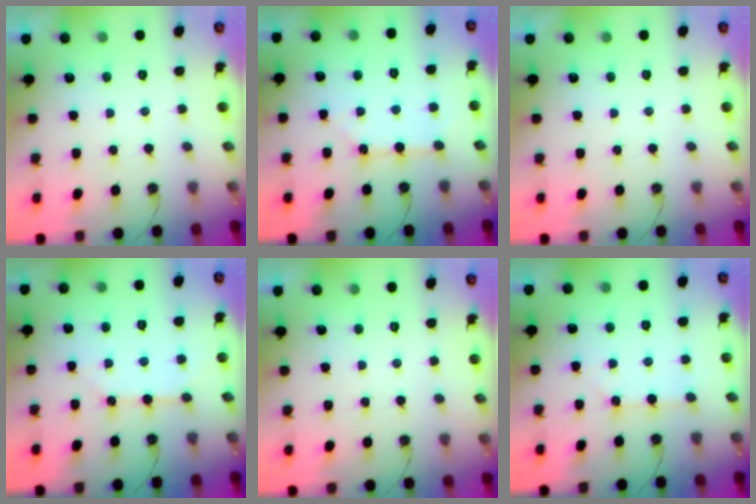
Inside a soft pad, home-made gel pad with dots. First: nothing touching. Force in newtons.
{"total": 3.6, "press": 3.6, "slide": 0.3}
{"total": 0.0}
{"total": 6.1, "press": 6.1, "slide": 0.7}
{"total": 0.0}
{"total": 2.2, "press": 2.1, "slide": 0.3}